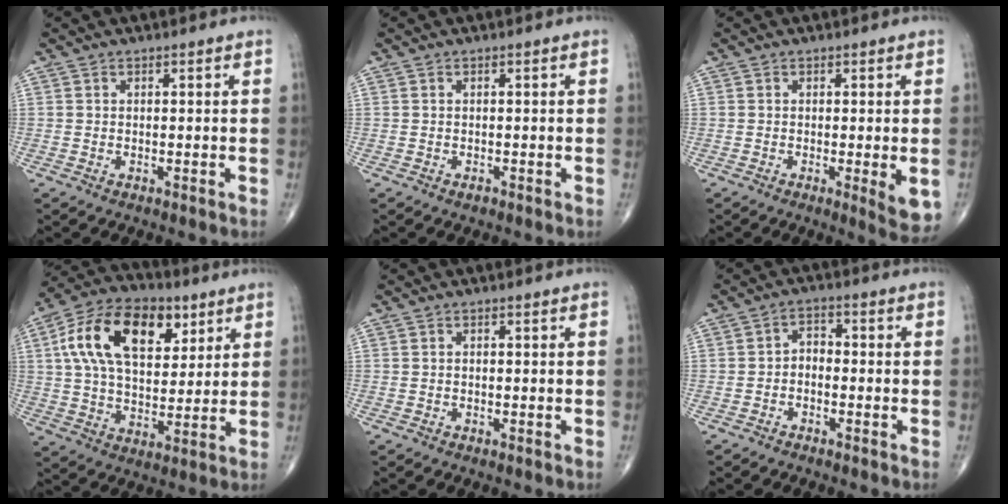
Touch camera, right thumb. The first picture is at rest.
{"total": 0.6, "force": [-0.2, 0.4, 0.3], "torque": [-0.004, -0.001, -0.004]}
{"total": 5.1, "force": [-0.8, 1.1, 4.9], "torque": [-0.068, -0.016, -0.012]}
{"total": 20.0, "force": [7.3, 11.7, 14.6], "torque": [-0.235, -0.006, 0.123]}
{"total": 0.0}
{"total": 2.8, "force": [-1.1, 1.9, 1.7], "torque": [-0.014, 0.017, -0.032]}